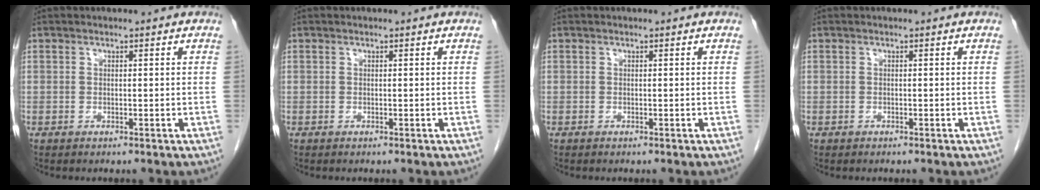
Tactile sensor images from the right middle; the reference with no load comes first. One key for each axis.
{"total": 0.0}
{"total": 0.0}
{"total": 0.0}